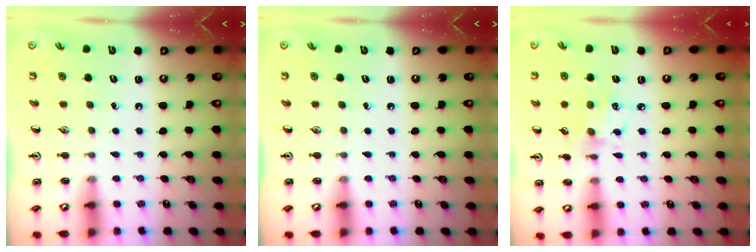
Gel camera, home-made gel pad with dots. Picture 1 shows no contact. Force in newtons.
{"total": 0.0}
{"total": 5.9, "press": 5.7, "slide": 1.6}